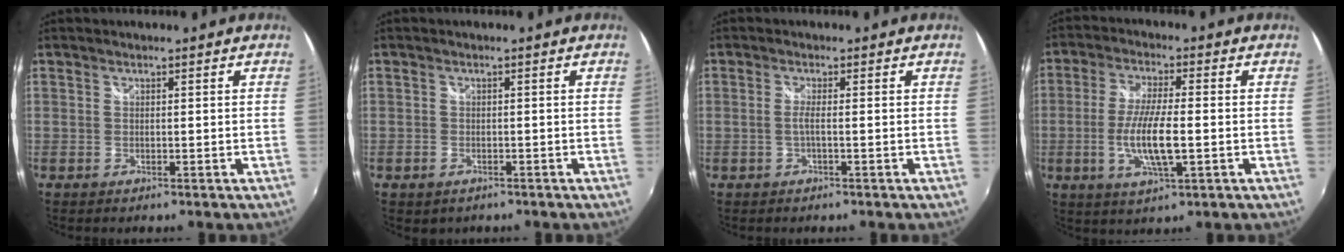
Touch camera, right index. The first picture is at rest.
{"total": 2.2, "force": [-1.1, 1.8, 0.7], "torque": [-0.018, -0.002, -0.015]}
{"total": 1.6, "force": [-0.5, -0.4, 1.5], "torque": [-0.028, 0.000, -0.013]}
{"total": 9.4, "force": [-1.9, 2.0, 9.0], "torque": [-0.180, -0.011, -0.036]}